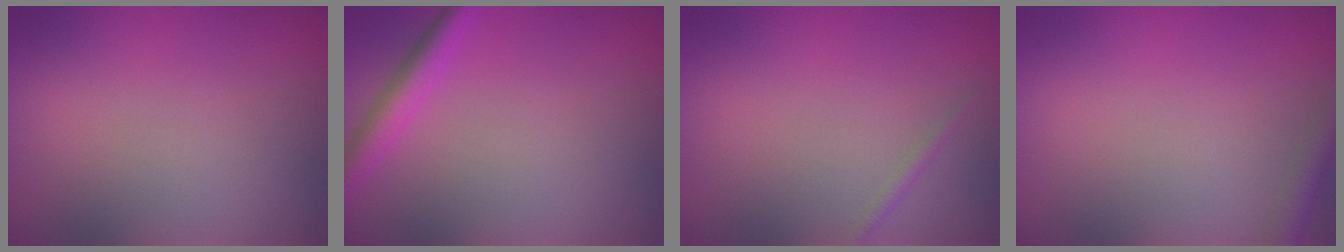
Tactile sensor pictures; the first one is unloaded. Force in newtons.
{"total": 2.6, "press": 2.6, "slide": 0.2}
{"total": 0.7, "press": 0.7, "slide": 0.0}
{"total": 2.0, "press": 2.0, "slide": 0.1}